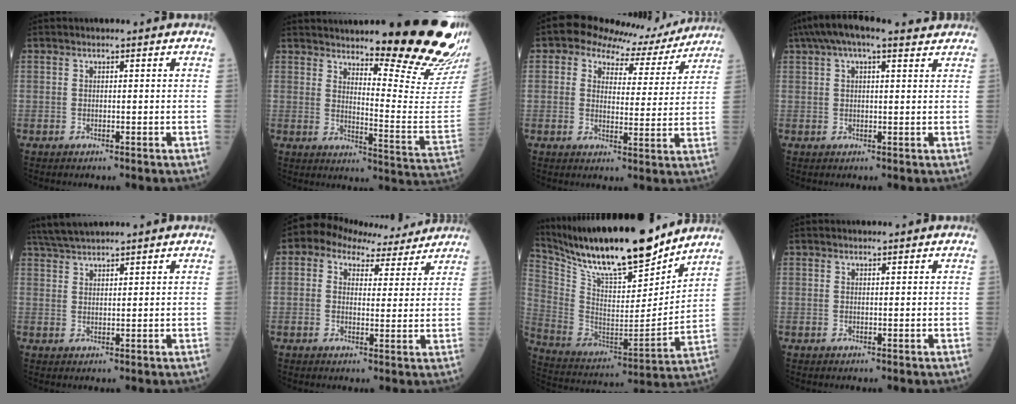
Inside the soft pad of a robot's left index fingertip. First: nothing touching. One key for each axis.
{"total": 20.4, "fx": 17.3, "fy": 1.0, "fz": 10.7, "tx": -0.141, "ty": -0.107, "tz": 0.211}
{"total": 9.1, "fx": 7.8, "fy": 4.1, "fz": 2.0, "tx": -0.028, "ty": 0.010, "tz": 0.087}
{"total": 9.8, "fx": 7.0, "fy": 3.0, "fz": 6.2, "tx": -0.112, "ty": 0.049, "tz": 0.106}
{"total": 5.6, "fx": 5.1, "fy": 0.3, "fz": 2.3, "tx": -0.050, "ty": 0.026, "tz": 0.099}
{"total": 8.1, "fx": 6.3, "fy": 4.3, "fz": 2.7, "tx": -0.042, "ty": 0.028, "tz": 0.077}
{"total": 22.1, "fx": 18.6, "fy": 3.7, "fz": 11.3, "tx": -0.216, "ty": -0.016, "tz": 0.323}
{"total": 0.0}